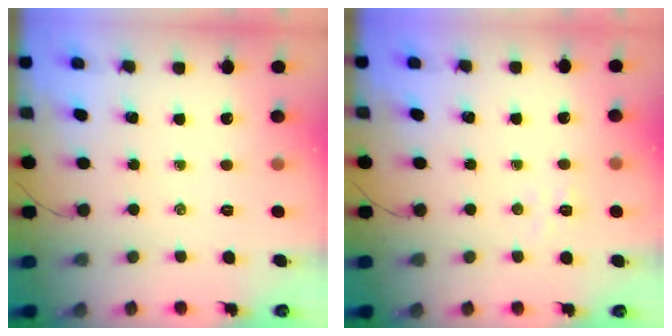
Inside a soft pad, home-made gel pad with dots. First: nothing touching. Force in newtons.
{"total": 4.5, "press": 4.4, "slide": 1.1}